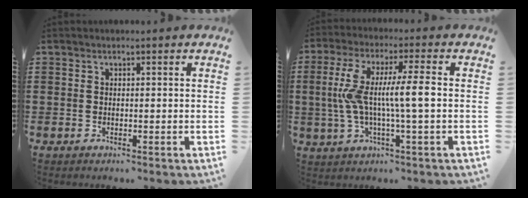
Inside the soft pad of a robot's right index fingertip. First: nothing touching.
{"total": 9.4, "force": [-0.3, 0.9, 9.3], "torque": [-0.183, -0.003, -0.015]}